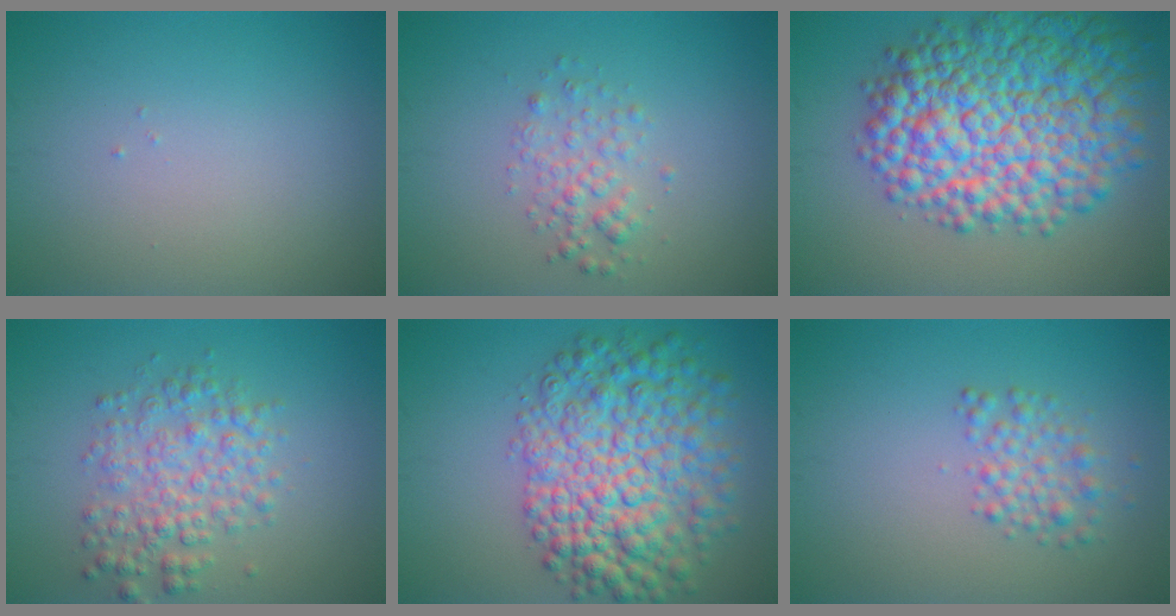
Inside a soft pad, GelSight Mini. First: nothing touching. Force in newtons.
{"total": 2.2, "press": 2.2, "slide": 0.1}
{"total": 12.7, "press": 12.7, "slide": 0.3}
{"total": 4.2, "press": 4.2, "slide": 0.1}
{"total": 9.8, "press": 9.8, "slide": 0.3}
{"total": 2.3, "press": 2.3, "slide": 0.0}